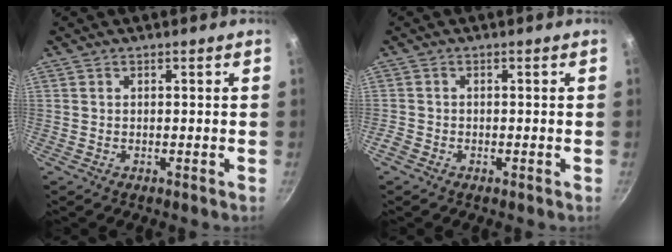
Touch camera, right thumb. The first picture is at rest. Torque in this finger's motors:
{"motor_torque": [0.30, -0.10, 0.36, -0.23, 0.00]}